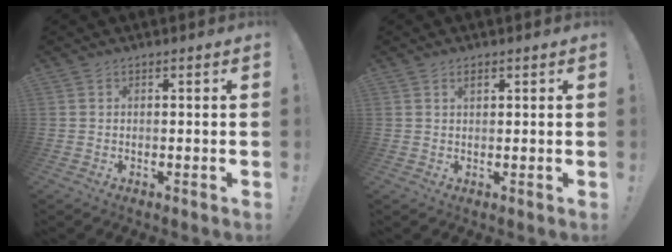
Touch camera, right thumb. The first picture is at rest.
{"total": 1.3, "force": [0.9, 0.6, 0.7], "torque": [-0.007, -0.003, 0.015]}